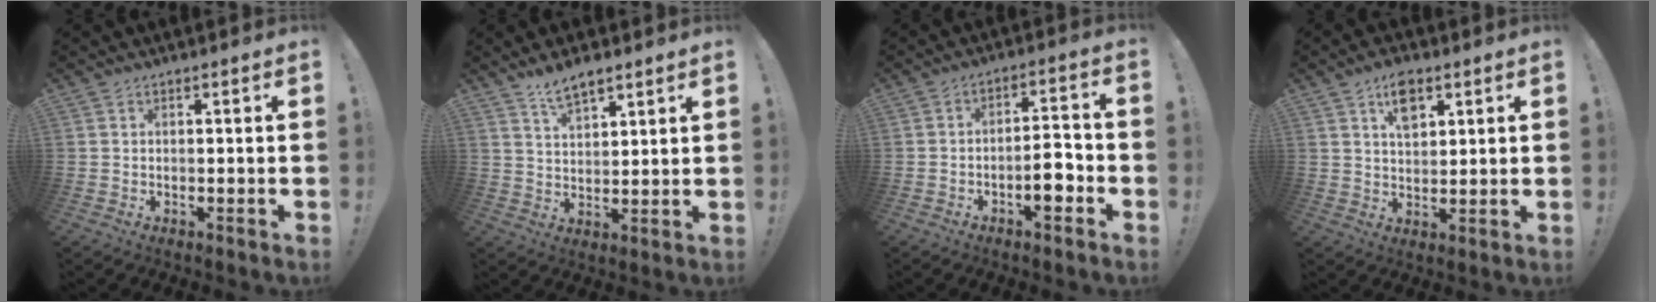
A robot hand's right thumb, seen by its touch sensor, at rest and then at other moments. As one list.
[{"total": 6.8, "force": [5.3, 2.4, 3.6], "torque": [-0.063, -0.026, 0.096]}, {"total": 7.5, "force": [-3.1, 2.5, 6.3], "torque": [-0.087, 0.013, -0.055]}, {"total": 7.8, "force": [4.1, 4.4, 4.9], "torque": [-0.076, -0.004, 0.073]}]